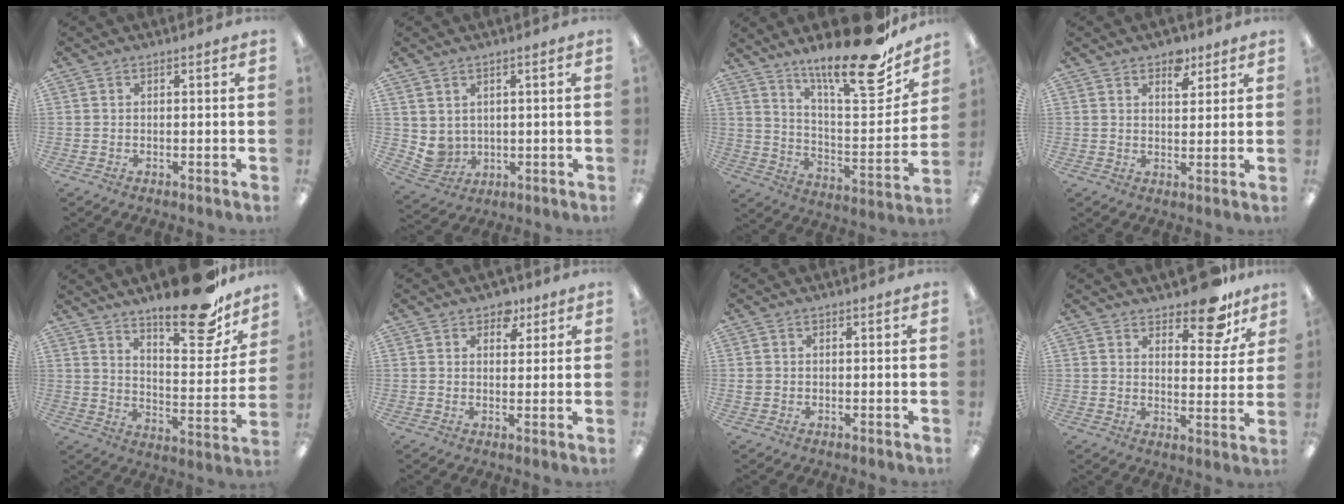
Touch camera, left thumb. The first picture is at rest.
{"total": 4.2, "force": [2.1, 3.6, 0.7], "torque": [-0.032, -0.010, 0.043]}
{"total": 21.1, "force": [16.5, 4.2, 12.6], "torque": [-0.198, -0.123, 0.267]}
{"total": 5.3, "force": [3.7, 2.9, 2.5], "torque": [-0.010, -0.020, 0.058]}
{"total": 18.3, "force": [14.6, 5.4, 9.6], "torque": [-0.133, -0.105, 0.240]}
{"total": 5.0, "force": [3.2, 3.4, 1.7], "torque": [-0.004, -0.010, 0.052]}
{"total": 0.9, "force": [0.1, 0.8, -0.2], "torque": [0.003, 0.005, 0.000]}
{"total": 10.8, "force": [8.6, 4.0, 5.3], "torque": [-0.055, -0.057, 0.147]}